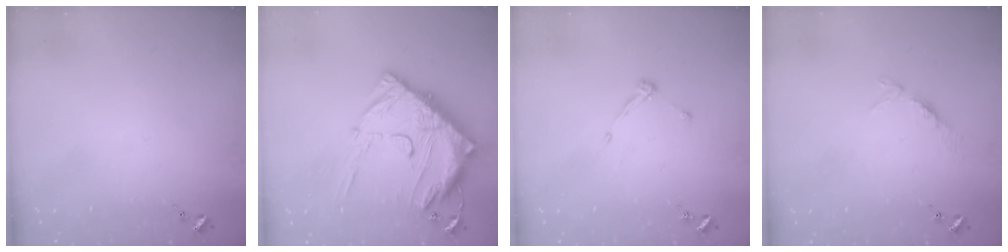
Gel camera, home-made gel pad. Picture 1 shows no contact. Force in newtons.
{"total": 21.5, "press": 21.4, "slide": 2.1}
{"total": 4.0, "press": 4.0, "slide": 0.6}
{"total": 5.9, "press": 5.9, "slide": 0.5}